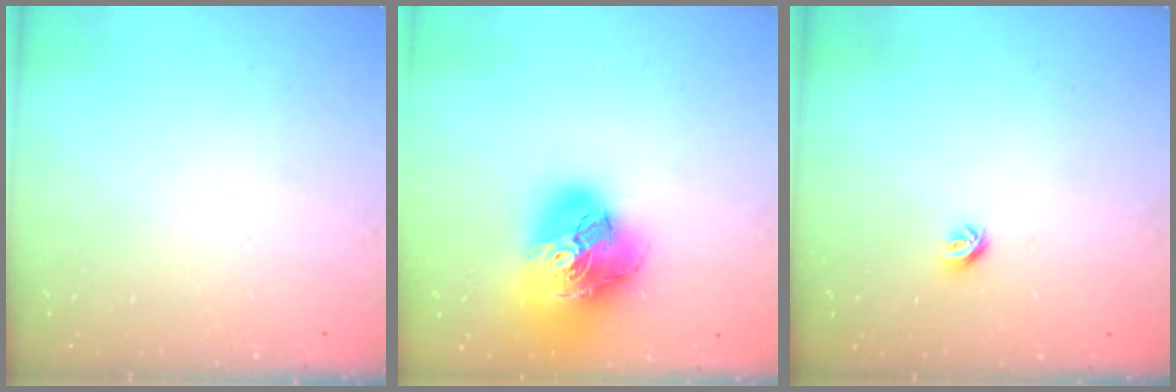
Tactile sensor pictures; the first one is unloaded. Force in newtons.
{"total": 23.6, "press": 23.5, "slide": 3.0}
{"total": 4.7, "press": 4.6, "slide": 0.9}